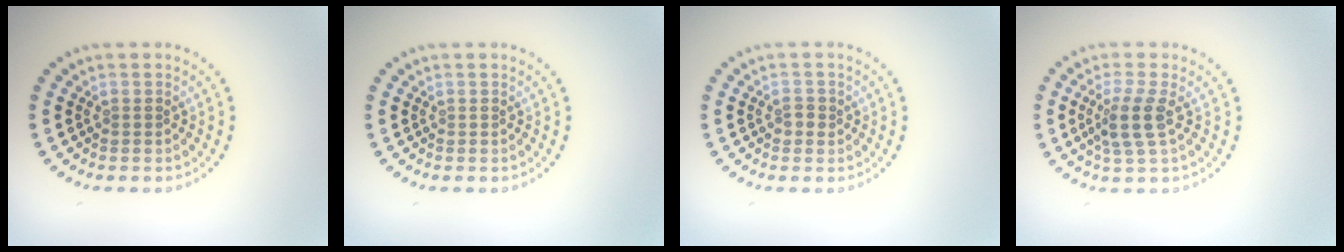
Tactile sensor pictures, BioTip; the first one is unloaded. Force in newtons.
{"total": 0.0}
{"total": 1.1, "press": 1.1, "slide": 0.2}
{"total": 3.0, "press": 2.5, "slide": 1.6}